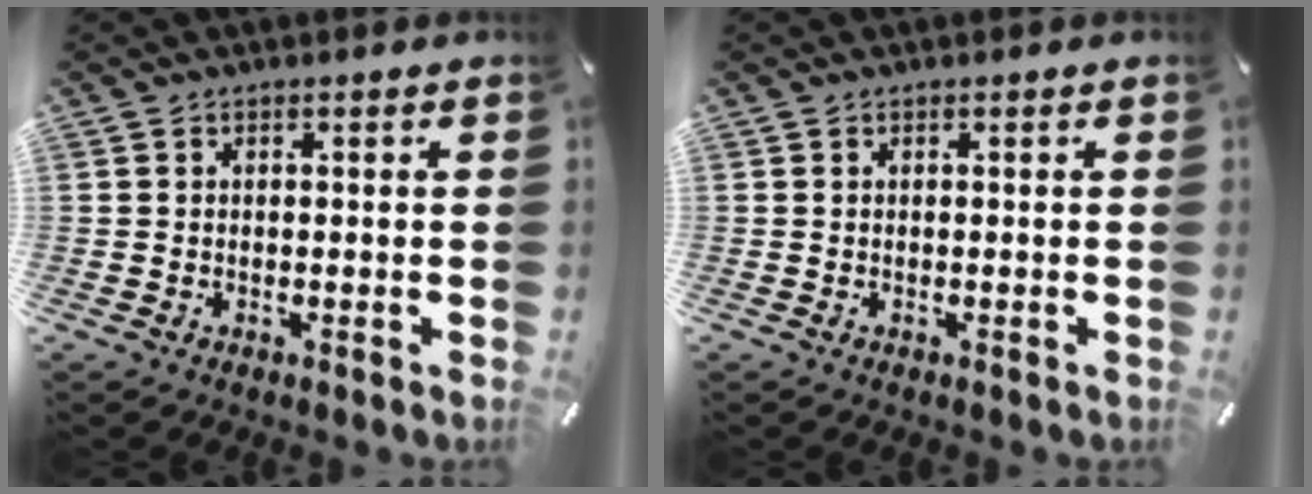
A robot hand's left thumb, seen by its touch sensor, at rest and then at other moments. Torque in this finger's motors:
{"motor_torque": [-0.01, 0.01, 0.00, 0.00, 0.00]}